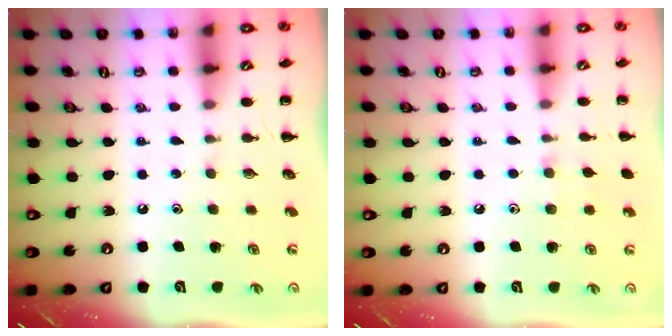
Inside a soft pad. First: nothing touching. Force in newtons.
{"total": 5.2, "press": 4.8, "slide": 1.8}